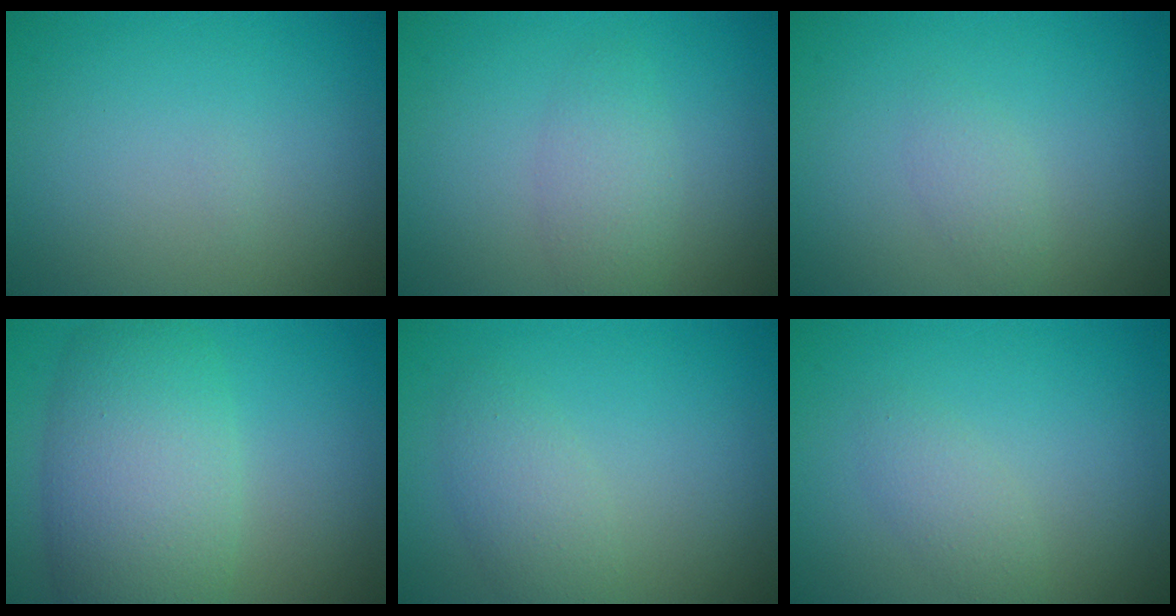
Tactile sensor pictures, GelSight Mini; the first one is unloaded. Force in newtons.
{"total": 2.3, "press": 2.3, "slide": 0.1}
{"total": 1.2, "press": 1.2, "slide": 0.1}
{"total": 7.9, "press": 7.9, "slide": 0.5}
{"total": 2.4, "press": 2.4, "slide": 0.1}
{"total": 1.6, "press": 1.6, "slide": 0.1}